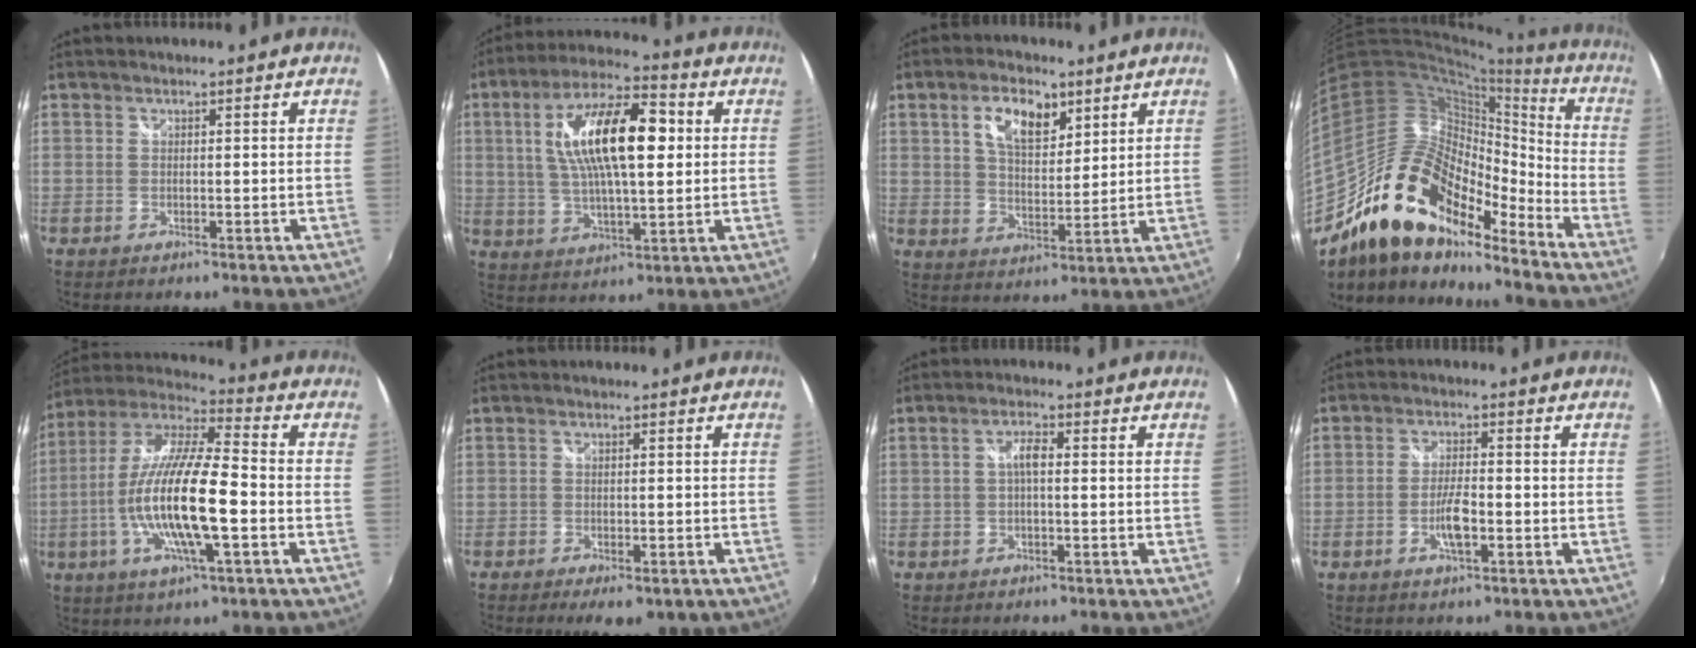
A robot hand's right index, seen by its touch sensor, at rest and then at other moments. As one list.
[{"total": 16.8, "force": [3.3, 5.8, 15.4], "torque": [-0.277, 0.020, 0.056]}, {"total": 8.8, "force": [4.4, 4.4, 6.2], "torque": [-0.110, 0.010, 0.077]}, {"total": 19.8, "force": [-14.5, 8.6, 10.4], "torque": [-0.188, -0.008, -0.264]}, {"total": 18.6, "force": [-4.3, 3.5, 17.8], "torque": [-0.340, -0.013, -0.085]}, {"total": 6.3, "force": [-4.2, 2.3, 4.1], "torque": [-0.086, -0.024, -0.059]}, {"total": 2.5, "force": [-0.1, 0.8, 2.4], "torque": [-0.047, 0.008, -0.003]}, {"total": 4.8, "force": [-1.8, 1.4, 4.2], "torque": [-0.086, 0.000, -0.033]}]